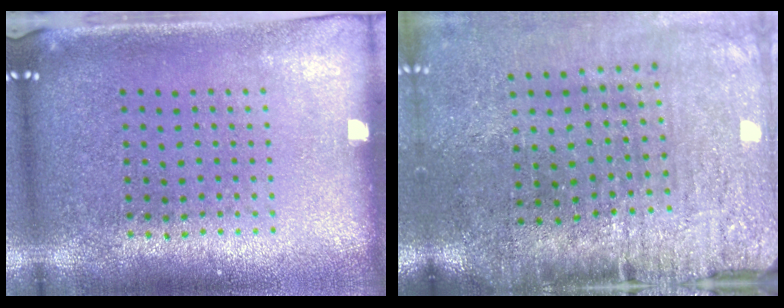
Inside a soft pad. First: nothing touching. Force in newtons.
{"total": 4.5, "press": 3.7, "slide": 2.5}